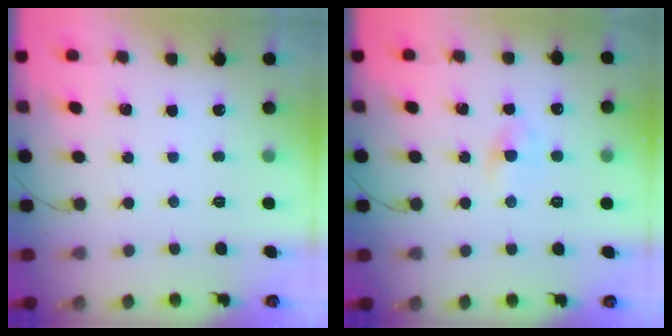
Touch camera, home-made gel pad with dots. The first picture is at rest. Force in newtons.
{"total": 3.7, "press": 3.6, "slide": 1.0}